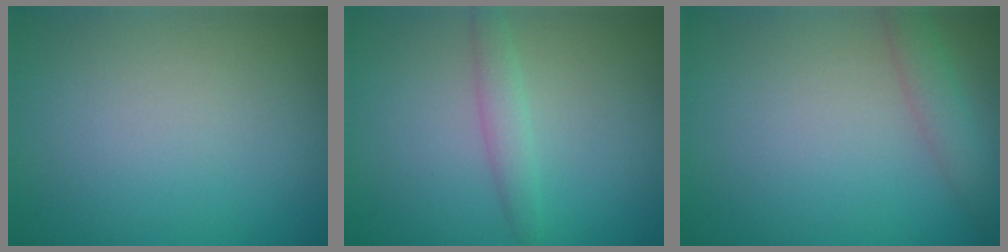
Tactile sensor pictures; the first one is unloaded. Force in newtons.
{"total": 1.7, "press": 1.7, "slide": 0.0}
{"total": 2.0, "press": 2.0, "slide": 0.0}